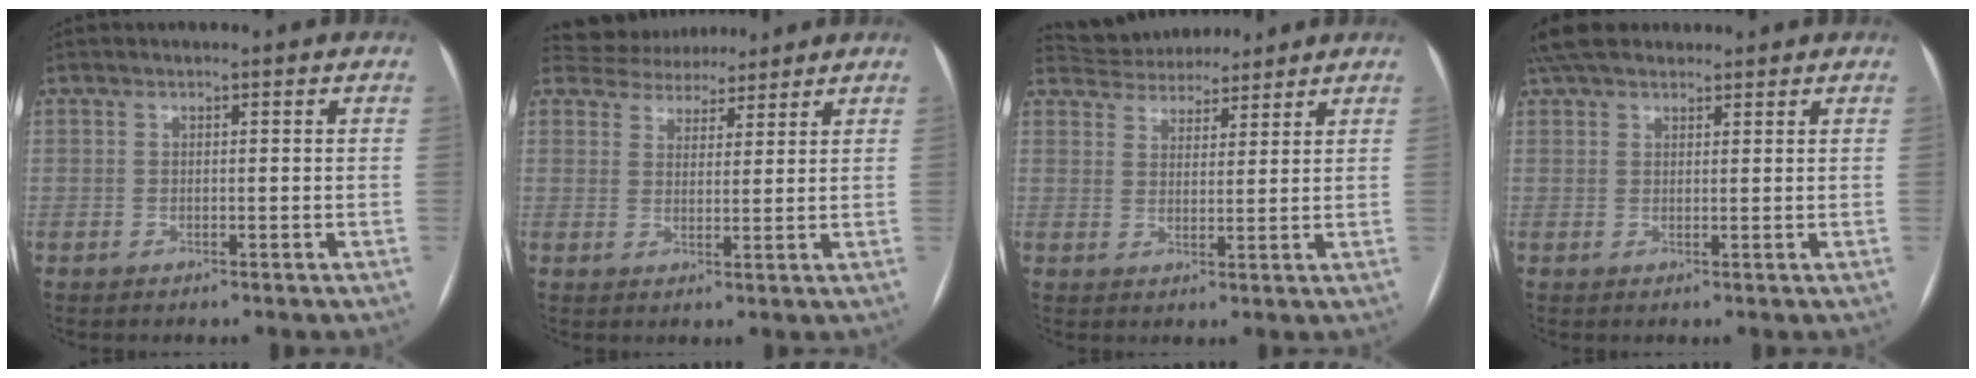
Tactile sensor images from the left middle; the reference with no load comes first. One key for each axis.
{"total": 7.9, "fx": 7.2, "fy": 3.0, "fz": 0.7, "tx": -0.008, "ty": 0.021, "tz": 0.107}
{"total": 9.5, "fx": 8.8, "fy": 2.9, "fz": 2.0, "tx": -0.032, "ty": 0.023, "tz": 0.139}
{"total": 7.9, "fx": 6.6, "fy": 3.1, "fz": 3.1, "tx": -0.051, "ty": 0.041, "tz": 0.119}